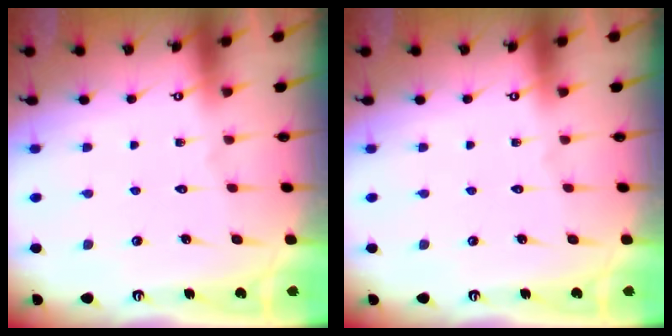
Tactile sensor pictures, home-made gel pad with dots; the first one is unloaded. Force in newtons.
{"total": 0.0}